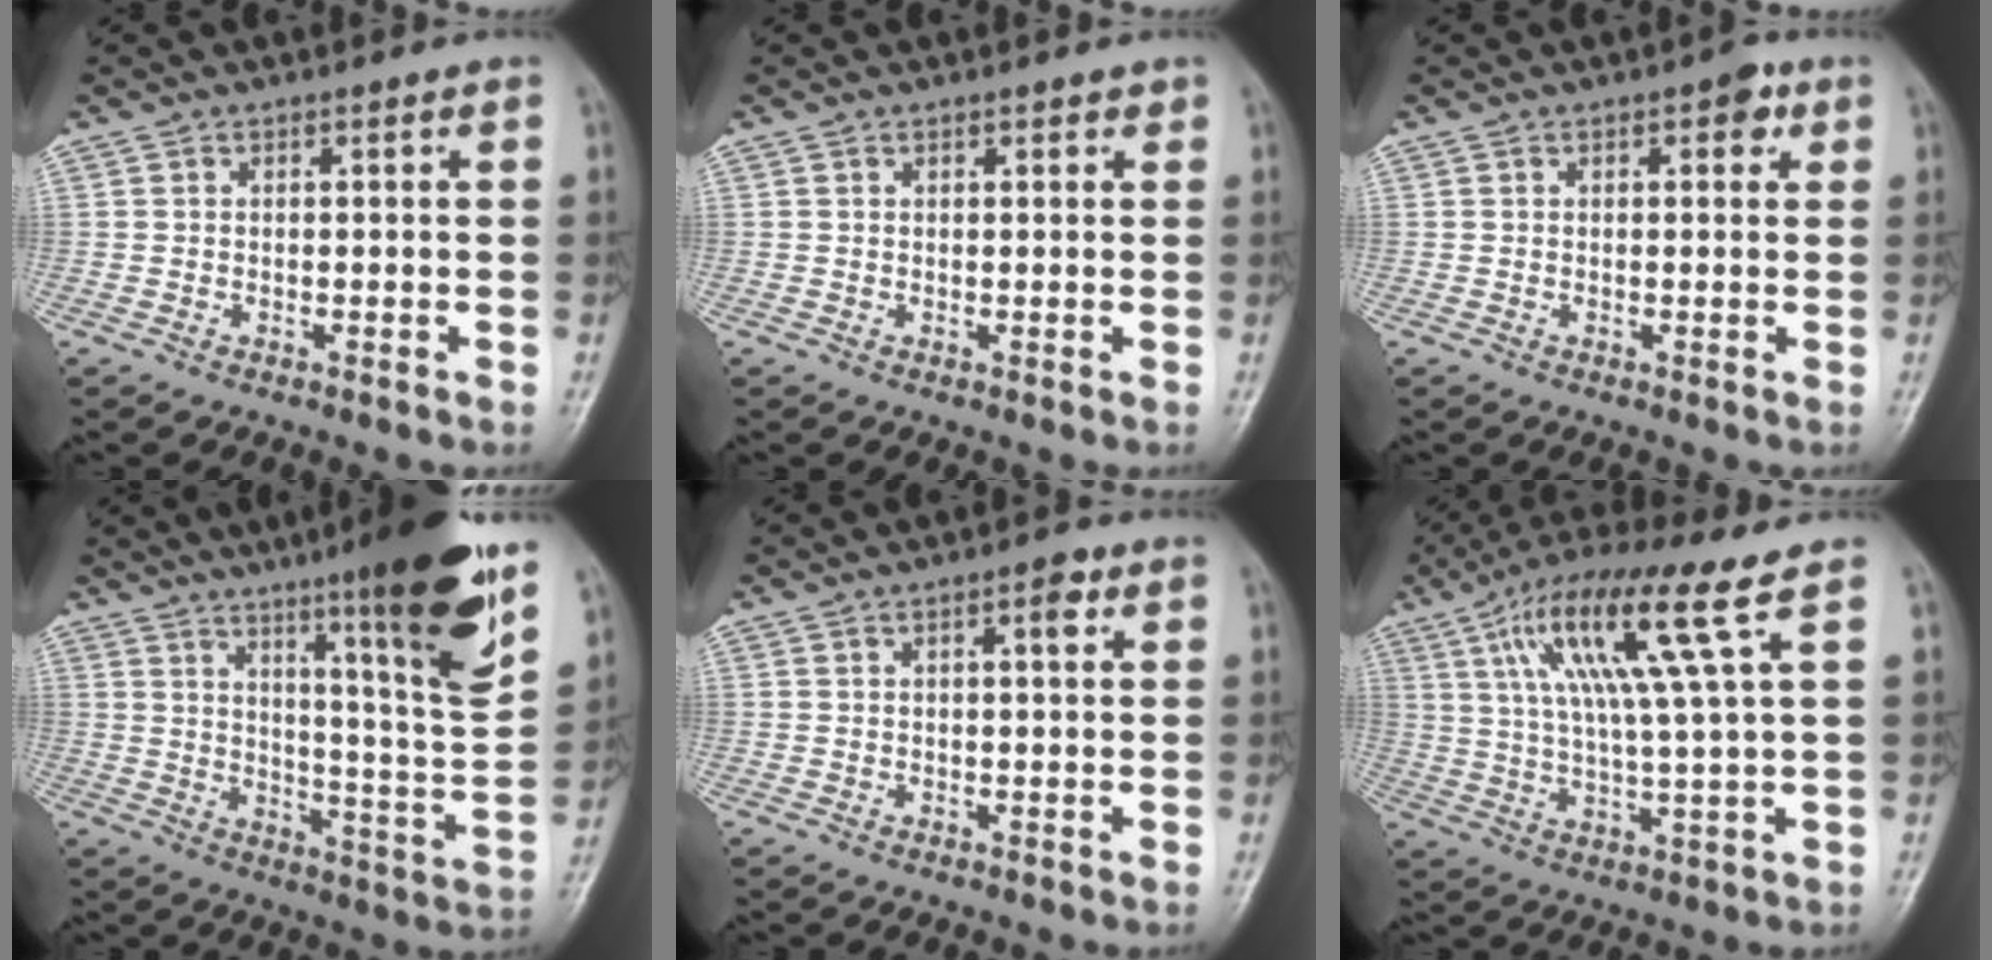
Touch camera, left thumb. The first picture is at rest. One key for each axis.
{"total": 1.0, "fx": 0.7, "fy": 0.5, "fz": 0.4, "tx": -0.001, "ty": -0.003, "tz": 0.007}
{"total": 2.9, "fx": 1.2, "fy": 1.5, "fz": 2.1, "tx": -0.014, "ty": 0.002, "tz": 0.010}
{"total": 19.0, "fx": 10.9, "fy": 1.6, "fz": 15.4, "tx": -0.198, "ty": -0.061, "tz": 0.165}
{"total": 2.7, "fx": 1.1, "fy": 0.9, "fz": 2.3, "tx": -0.031, "ty": 0.002, "tz": 0.014}
{"total": 15.0, "fx": 6.2, "fy": 0.8, "fz": 13.6, "tx": -0.266, "ty": -0.006, "tz": 0.110}